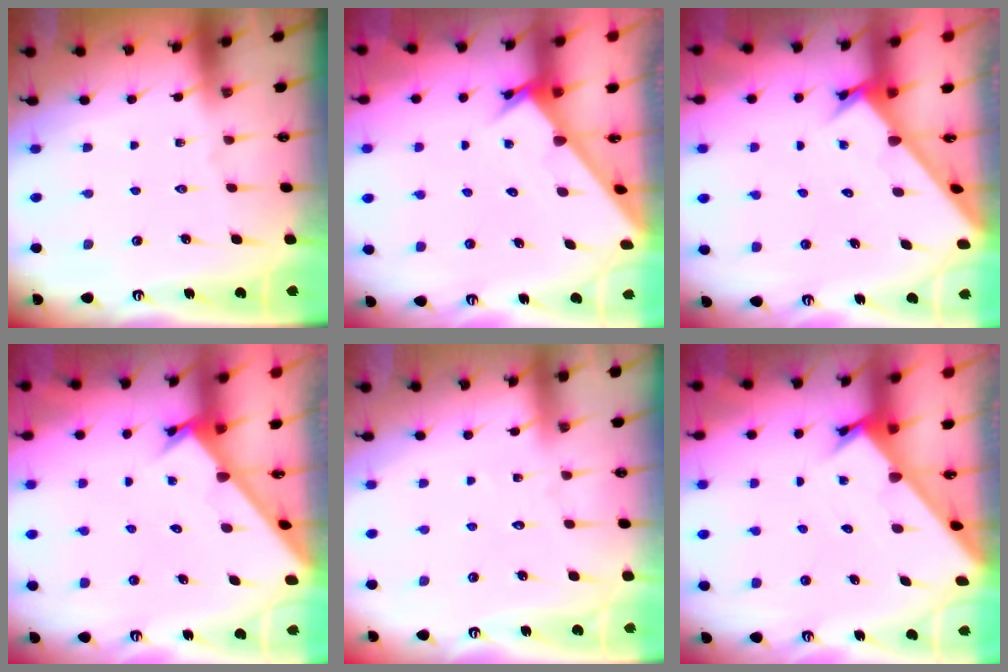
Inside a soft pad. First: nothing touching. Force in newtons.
{"total": 2.9, "press": 2.9, "slide": 0.1}
{"total": 2.6, "press": 2.6, "slide": 0.3}
{"total": 2.7, "press": 2.7, "slide": 0.2}
{"total": 2.2, "press": 2.2, "slide": 0.2}
{"total": 2.5, "press": 2.5, "slide": 0.2}